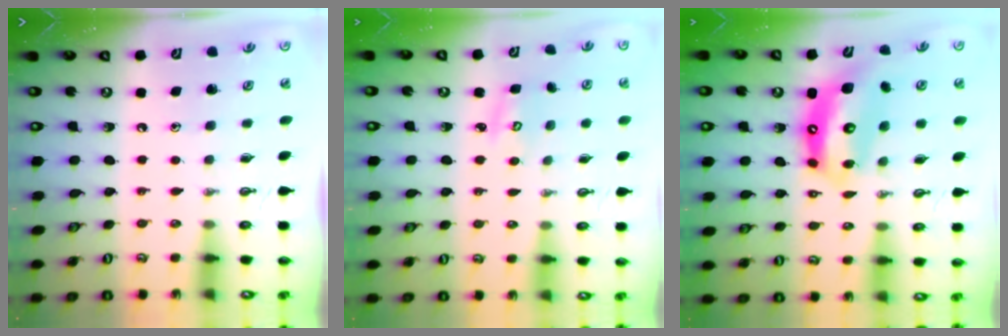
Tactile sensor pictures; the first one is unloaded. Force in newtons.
{"total": 3.5, "press": 3.5, "slide": 0.3}
{"total": 12.8, "press": 12.8, "slide": 0.9}